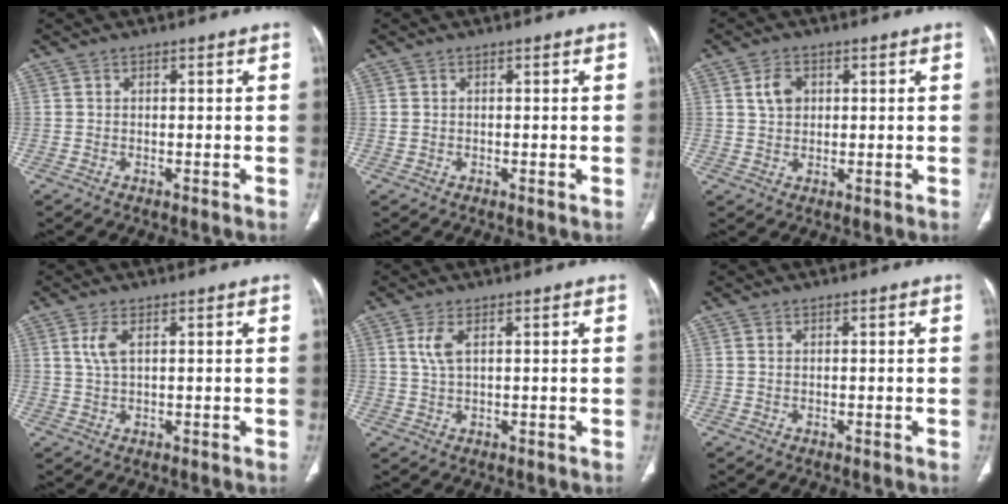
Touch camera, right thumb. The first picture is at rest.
{"total": 0.9, "force": [0.1, 0.5, 0.7], "torque": [-0.016, 0.000, 0.007]}
{"total": 4.1, "force": [1.4, 3.0, 2.5], "torque": [-0.035, -0.001, 0.026]}
{"total": 3.4, "force": [1.3, 1.3, 2.8], "torque": [-0.068, 0.000, 0.033]}
{"total": 3.4, "force": [1.3, 1.2, 2.8], "torque": [-0.070, 0.000, 0.034]}
{"total": 0.6, "force": [0.2, 0.4, 0.4], "torque": [-0.010, -0.002, 0.005]}